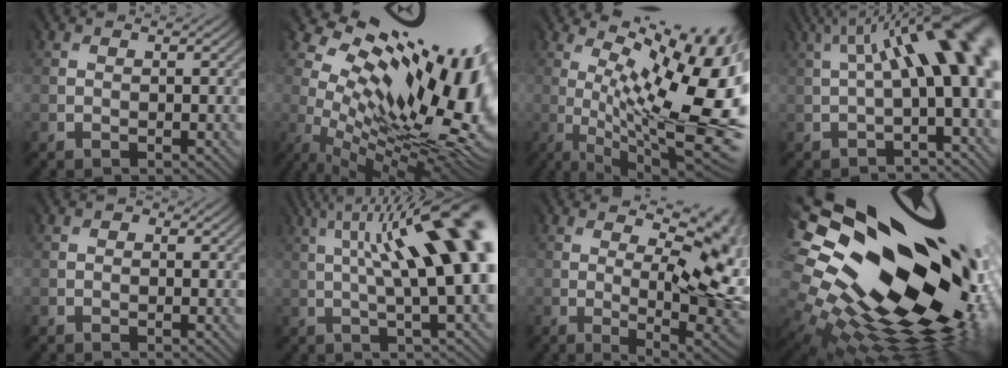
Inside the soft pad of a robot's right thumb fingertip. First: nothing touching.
{"total": 18.8, "force": [4.0, 9.5, 15.7], "torque": [-0.236, 0.006, 0.094]}
{"total": 19.4, "force": [1.5, 6.7, 18.1], "torque": [-0.236, 0.004, 0.043]}
{"total": 11.5, "force": [1.2, 3.5, 10.9], "torque": [-0.142, 0.012, 0.028]}
{"total": 0.8, "force": [0.0, 0.6, 0.4], "torque": [-0.009, -0.003, 0.001]}
{"total": 16.8, "force": [2.1, 5.0, 15.9], "torque": [-0.212, 0.038, 0.044]}
{"total": 14.3, "force": [1.3, 6.4, 12.8], "torque": [-0.160, 0.030, 0.036]}
{"total": 19.9, "force": [2.3, 12.0, 15.7], "torque": [-0.290, 0.007, 0.053]}